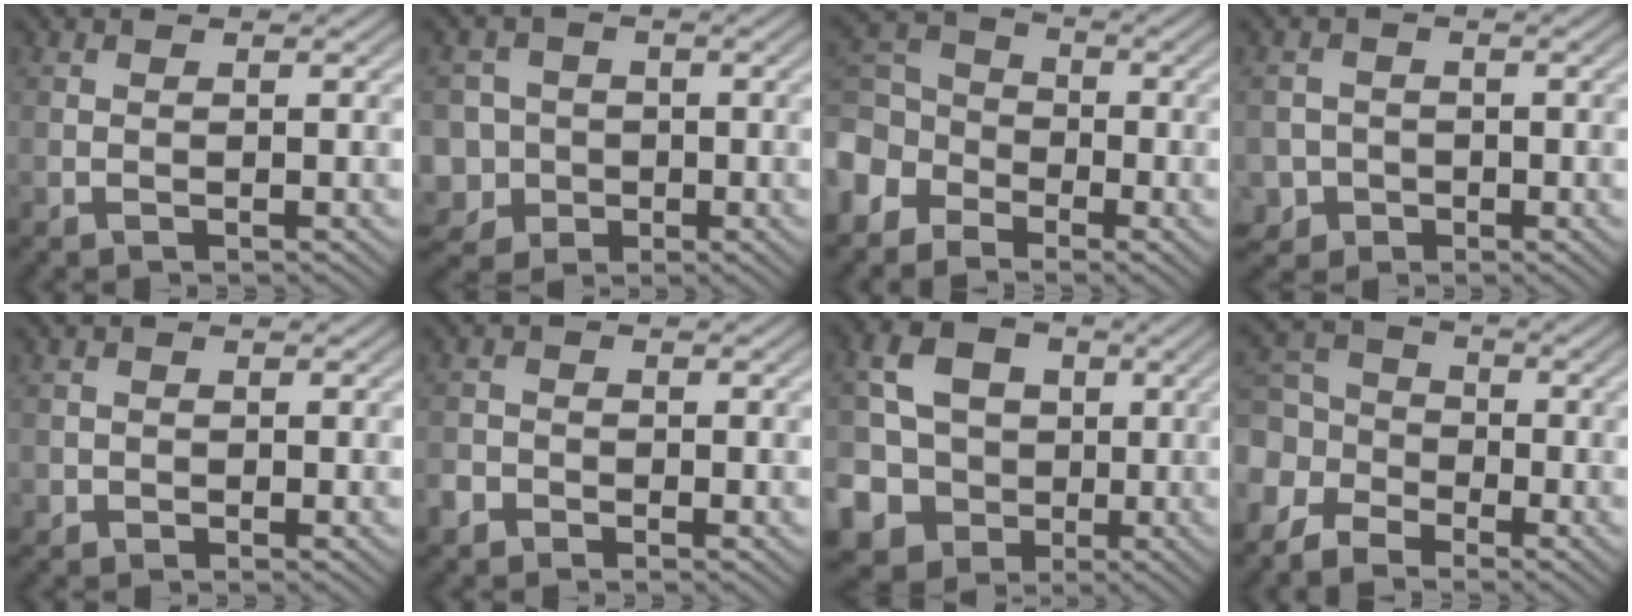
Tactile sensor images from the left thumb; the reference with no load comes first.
{"total": 7.5, "force": [-2.3, 6.9, 1.9], "torque": [-0.062, -0.010, -0.066]}
{"total": 7.7, "force": [-3.8, 5.8, 3.2], "torque": [-0.085, -0.002, -0.101]}
{"total": 3.9, "force": [-1.7, 3.5, 0.5], "torque": [-0.002, -0.004, -0.042]}
{"total": 1.5, "force": [-0.3, 1.4, 0.4], "torque": [-0.003, -0.008, -0.006]}
{"total": 2.7, "force": [-1.5, 1.8, 1.2], "torque": [-0.024, -0.005, -0.031]}
{"total": 11.0, "force": [-0.7, 10.0, 4.4], "torque": [-0.135, -0.012, -0.034]}
{"total": 6.3, "force": [-3.1, 4.6, 3.0], "torque": [-0.075, 0.000, -0.079]}